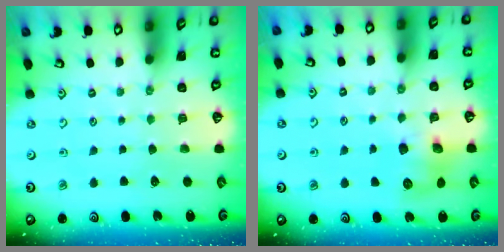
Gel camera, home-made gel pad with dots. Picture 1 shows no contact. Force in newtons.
{"total": 10.1, "press": 10.1, "slide": 0.6}